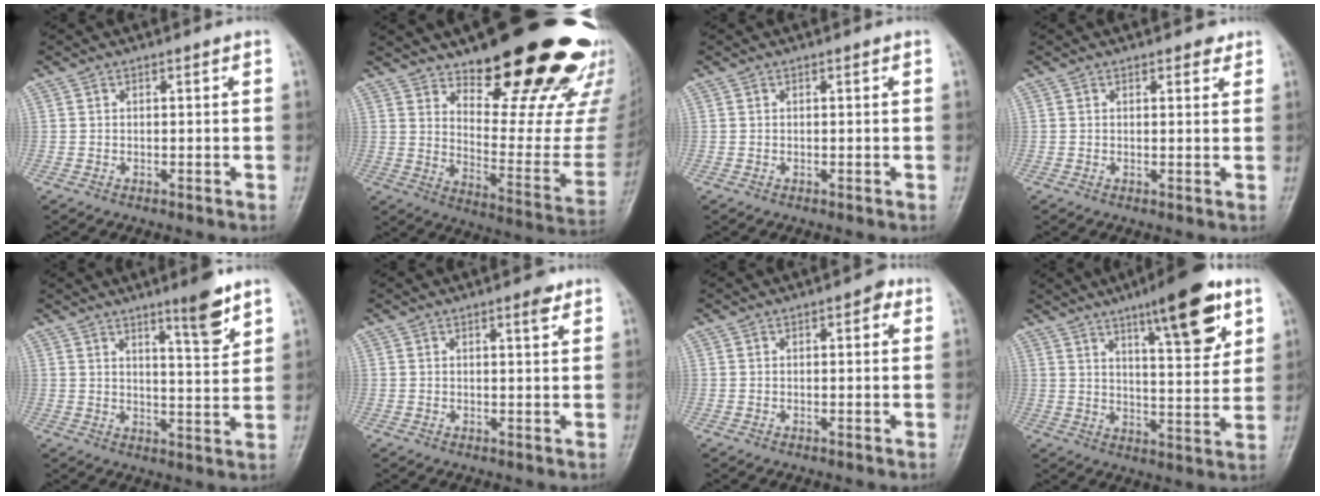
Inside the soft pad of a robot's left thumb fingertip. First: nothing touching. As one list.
[{"total": 27.8, "force": [19.2, 8.7, 18.1], "torque": [-0.211, -0.124, 0.272]}, {"total": 0.0}, {"total": 2.1, "force": [1.6, 1.0, 1.0], "torque": [0.000, -0.008, 0.017]}, {"total": 7.8, "force": [5.3, 1.1, 5.6], "torque": [-0.075, -0.041, 0.079]}, {"total": 2.6, "force": [1.6, 0.7, 1.9], "torque": [-0.024, -0.008, 0.020]}, {"total": 2.3, "force": [0.9, 1.1, 1.8], "torque": [-0.014, 0.002, 0.007]}, {"total": 15.5, "force": [8.4, 4.1, 12.4], "torque": [-0.156, -0.039, 0.125]}]